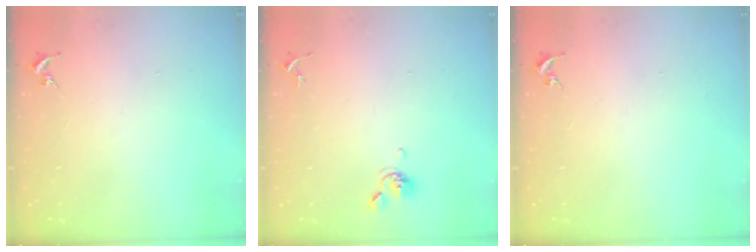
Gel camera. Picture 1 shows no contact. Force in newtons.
{"total": 6.2, "press": 6.0, "slide": 1.5}
{"total": 0.0}